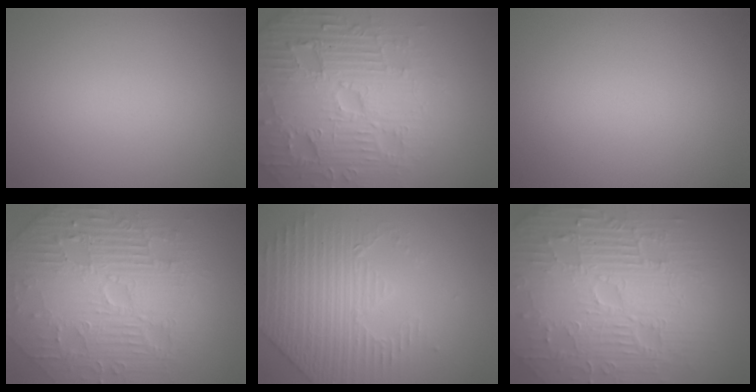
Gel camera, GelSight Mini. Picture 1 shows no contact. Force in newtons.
{"total": 7.8, "press": 7.6, "slide": 1.7}
{"total": 0.0}
{"total": 11.1, "press": 7.1, "slide": 8.5}
{"total": 4.4, "press": 3.6, "slide": 2.5}
{"total": 11.3, "press": 7.4, "slide": 8.6}